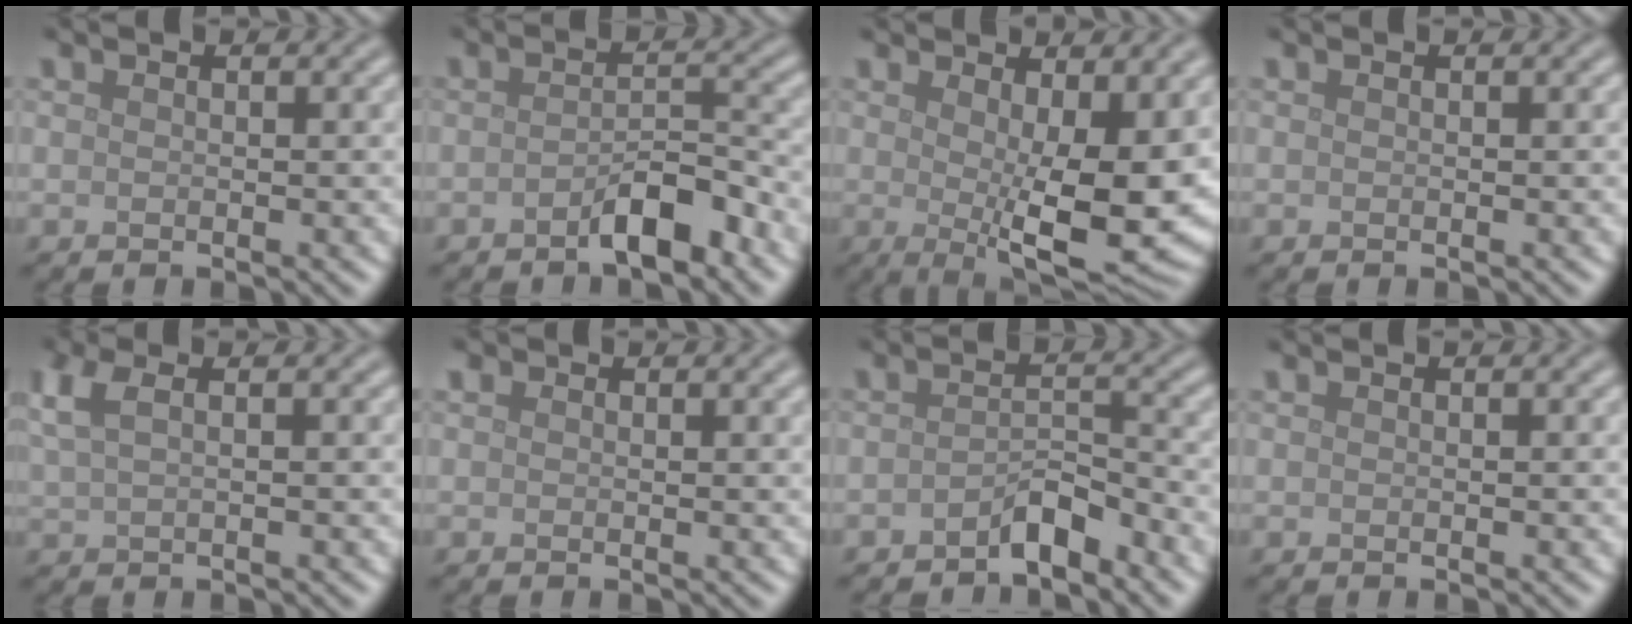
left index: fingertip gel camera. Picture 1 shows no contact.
{"total": 3.6, "force": [-2.3, 1.1, 2.5], "torque": [-0.037, 0.012, -0.042]}
{"total": 9.5, "force": [0.2, 3.0, 9.0], "torque": [-0.130, -0.021, 0.009]}
{"total": 0.0}
{"total": 2.7, "force": [1.3, 1.1, 2.1], "torque": [-0.050, 0.007, 0.027]}
{"total": 0.7, "force": [0.5, 0.3, 0.4], "torque": [-0.003, -0.001, 0.008]}
{"total": 2.5, "force": [-2.1, 0.7, 1.3], "torque": [-0.019, 0.012, -0.037]}
{"total": 0.0}